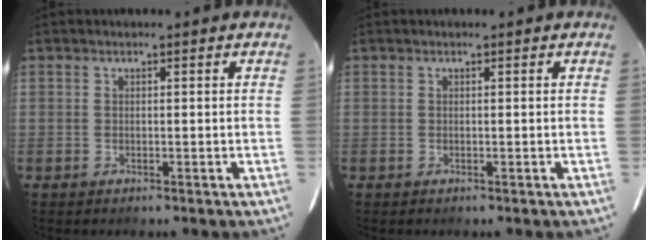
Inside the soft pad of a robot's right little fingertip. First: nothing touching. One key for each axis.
{"total": 0.0}